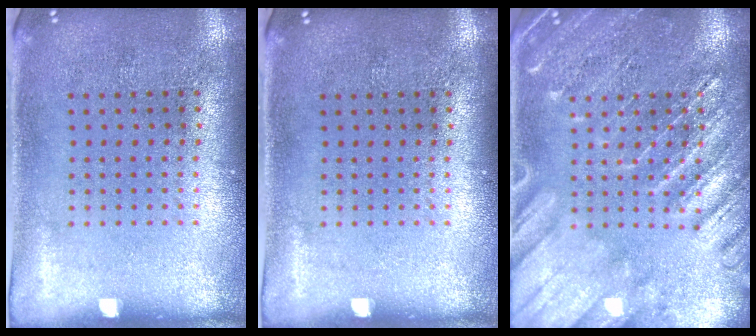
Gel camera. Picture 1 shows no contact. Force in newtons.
{"total": 0.0}
{"total": 4.4, "press": 4.3, "slide": 0.6}